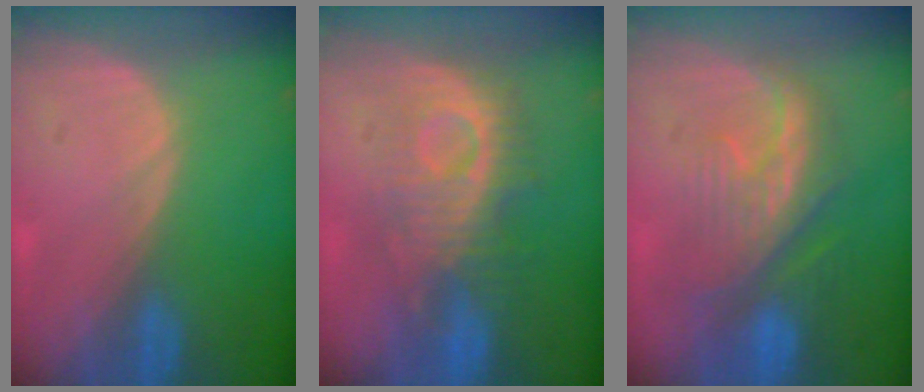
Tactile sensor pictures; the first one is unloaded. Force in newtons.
{"total": 8.9, "press": 8.9, "slide": 0.6}
{"total": 9.4, "press": 8.8, "slide": 3.5}